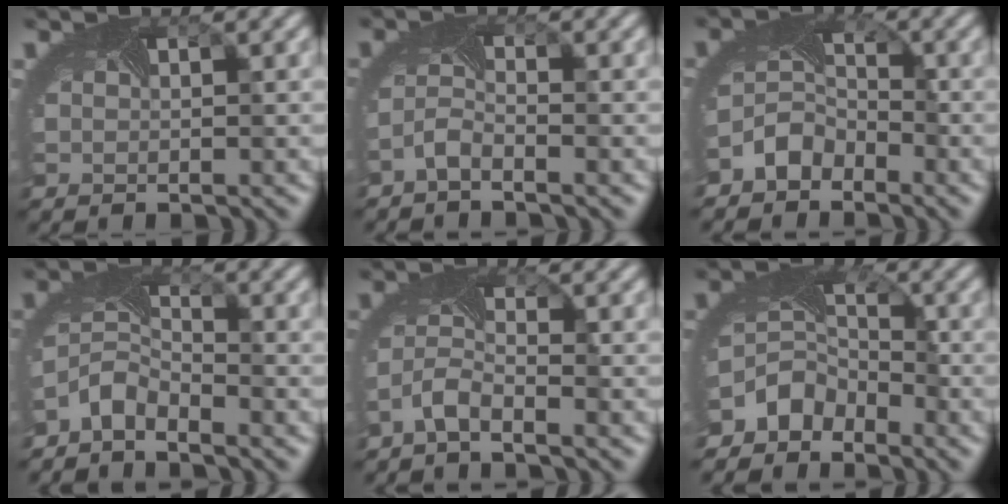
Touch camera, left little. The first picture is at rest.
{"total": 1.7, "force": [-1.6, 0.1, 0.7], "torque": [-0.027, -0.003, -0.039]}
{"total": 3.3, "force": [-2.4, 2.0, 0.9], "torque": [-0.023, 0.000, -0.055]}
{"total": 3.2, "force": [-2.9, 1.0, 0.9], "torque": [-0.033, -0.006, -0.066]}
{"total": 2.4, "force": [-2.1, 0.3, 1.2], "torque": [-0.039, -0.004, -0.049]}
{"total": 4.4, "force": [-3.4, 2.5, 1.0], "torque": [-0.015, -0.009, -0.074]}